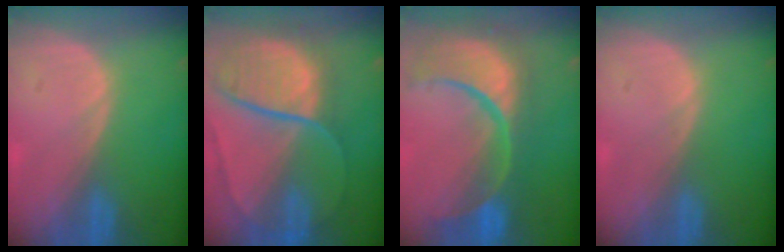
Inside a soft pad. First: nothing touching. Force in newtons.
{"total": 10.8, "press": 9.0, "slide": 6.0}
{"total": 14.2, "press": 11.3, "slide": 8.7}
{"total": 0.0}